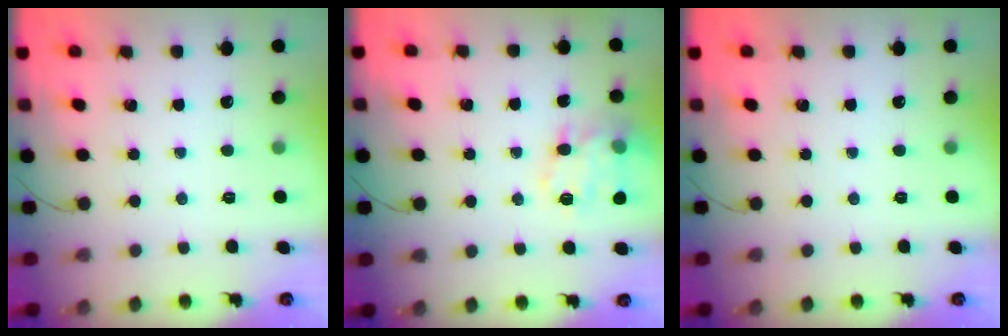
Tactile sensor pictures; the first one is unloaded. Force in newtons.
{"total": 15.1, "press": 15.1, "slide": 1.2}
{"total": 0.0}